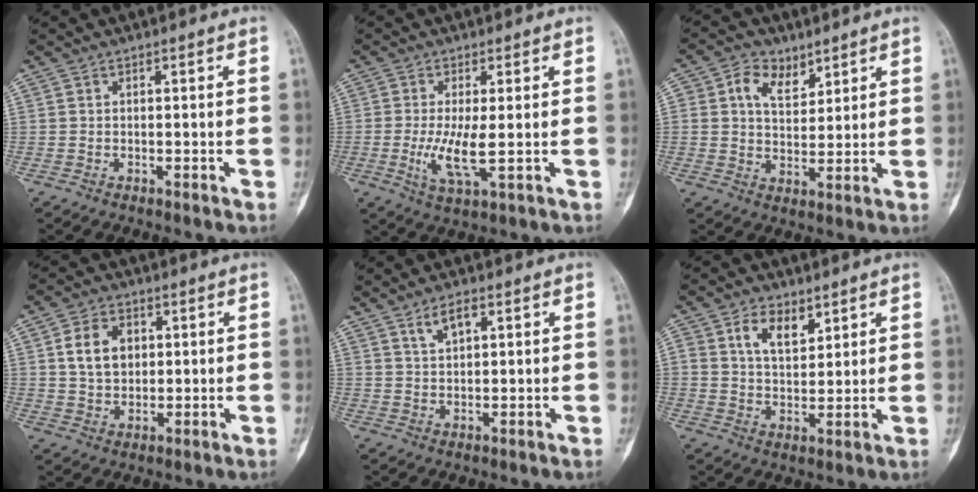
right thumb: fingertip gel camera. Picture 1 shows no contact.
{"total": 6.6, "force": [-0.6, 1.5, 6.4], "torque": [-0.140, -0.019, -0.013]}
{"total": 7.3, "force": [3.6, 5.0, 3.9], "torque": [-0.044, -0.015, 0.063]}
{"total": 7.9, "force": [1.8, 5.8, 5.1], "torque": [-0.063, -0.003, 0.031]}
{"total": 4.0, "force": [2.1, 1.8, 2.8], "torque": [-0.048, -0.004, 0.042]}
{"total": 7.3, "force": [3.6, 4.3, 4.7], "torque": [-0.063, -0.018, 0.066]}